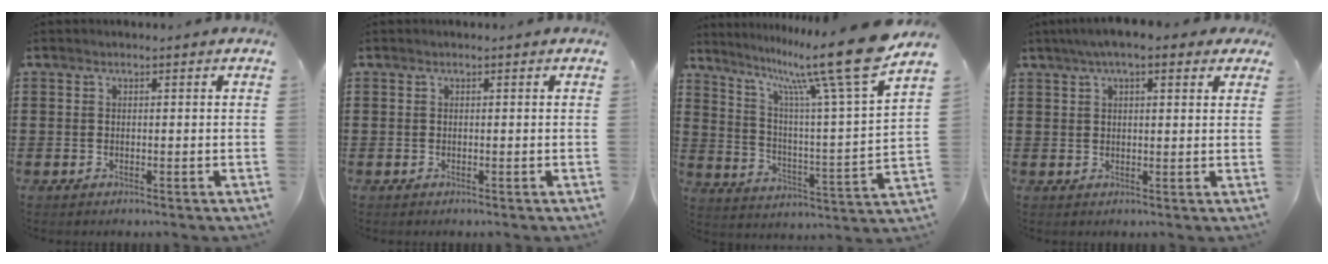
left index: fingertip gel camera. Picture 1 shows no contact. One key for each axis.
{"total": 0.0}
{"total": 15.4, "fx": 11.6, "fy": 0.2, "fz": 10.1, "tx": -0.195, "ty": -0.073, "tz": 0.182}
{"total": 4.9, "fx": 3.0, "fy": 1.2, "fz": 3.7, "tx": -0.077, "ty": 0.010, "tz": 0.051}